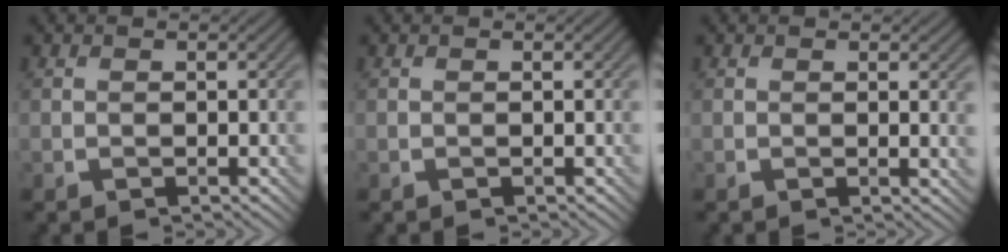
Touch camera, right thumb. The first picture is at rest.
{"total": 0.0}
{"total": 1.5, "force": [0.4, 0.2, 1.4], "torque": [-0.022, -0.004, 0.005]}